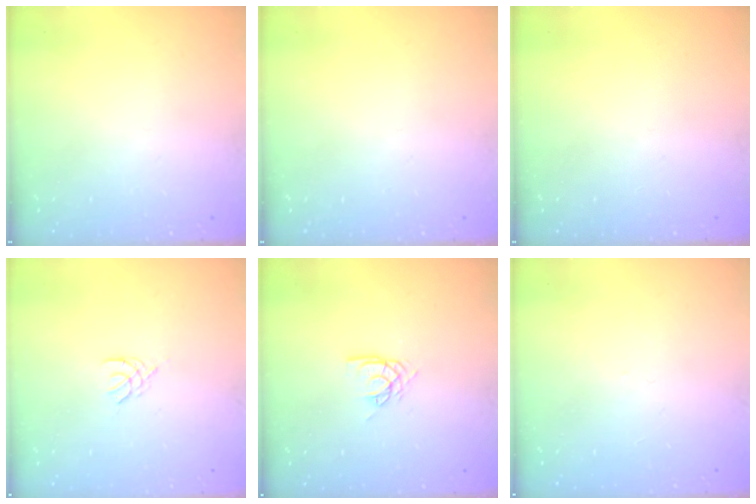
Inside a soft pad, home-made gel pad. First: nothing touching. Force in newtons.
{"total": 0.0}
{"total": 0.0}
{"total": 2.1, "press": 2.0, "slide": 0.4}
{"total": 6.0, "press": 6.0, "slide": 0.5}
{"total": 0.0}